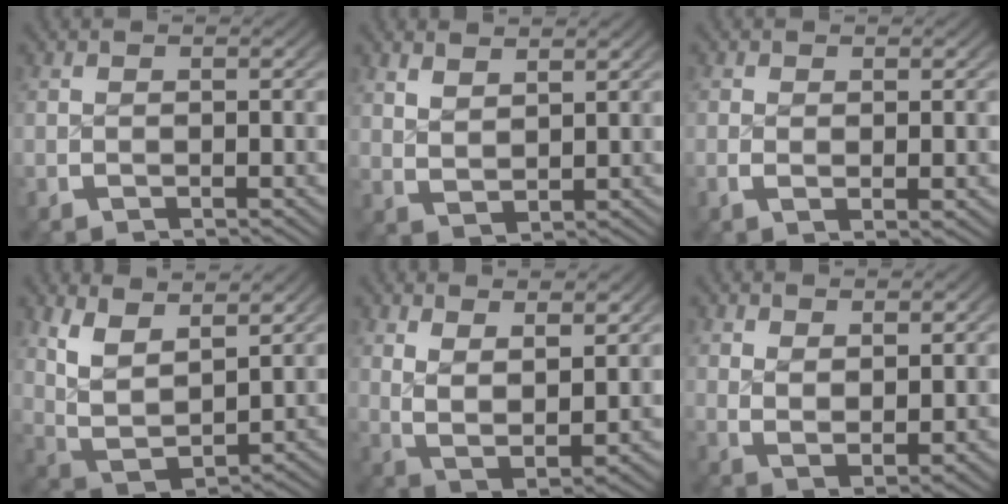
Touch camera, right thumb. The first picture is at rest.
{"total": 2.4, "force": [1.9, 0.9, 1.1], "torque": [-0.018, -0.005, 0.049]}
{"total": 1.1, "force": [0.1, 0.4, 1.0], "torque": [-0.021, -0.009, 0.007]}
{"total": 7.2, "force": [2.2, 4.6, 5.0], "torque": [-0.118, -0.020, 0.049]}
{"total": 6.5, "force": [1.1, 3.7, 5.2], "torque": [-0.110, -0.031, 0.036]}
{"total": 3.5, "force": [1.6, 1.7, 2.5], "torque": [-0.046, -0.015, 0.044]}